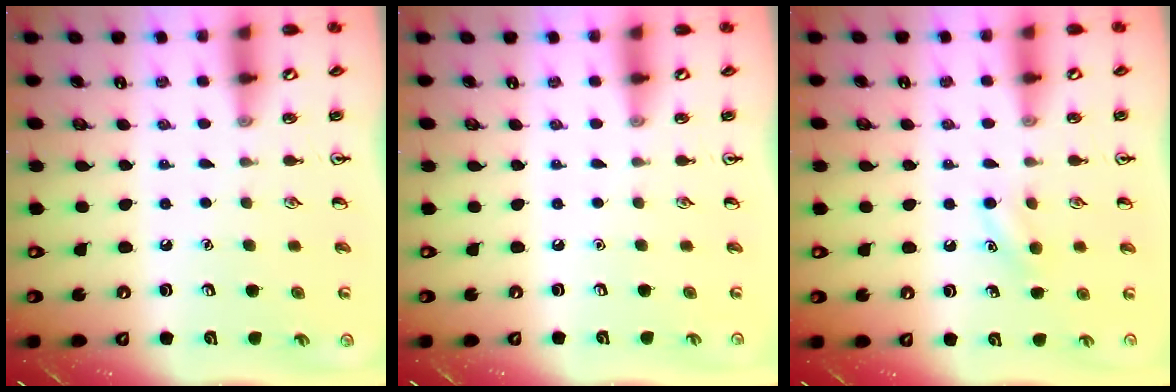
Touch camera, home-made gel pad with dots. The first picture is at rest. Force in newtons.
{"total": 0.0}
{"total": 7.3, "press": 7.1, "slide": 1.7}